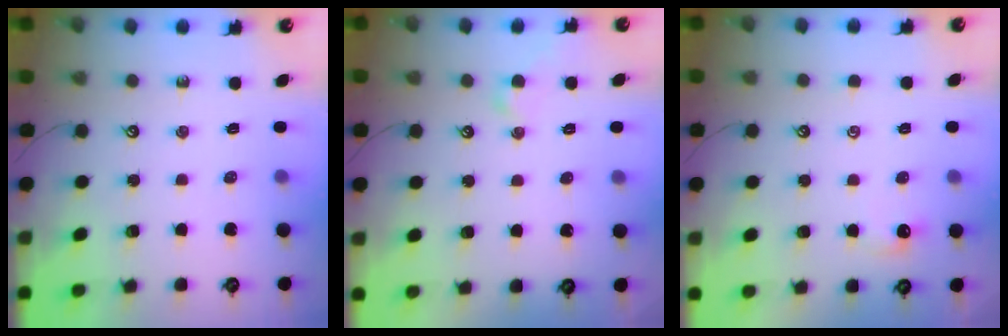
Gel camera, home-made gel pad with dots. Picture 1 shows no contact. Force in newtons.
{"total": 1.1, "press": 1.1, "slide": 0.2}
{"total": 0.0}